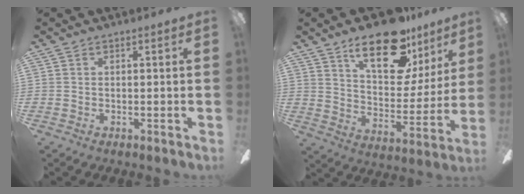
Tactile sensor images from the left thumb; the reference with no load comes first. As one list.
[{"total": 21.6, "force": [14.2, 9.7, 13.0], "torque": [-0.188, -0.080, 0.240]}]